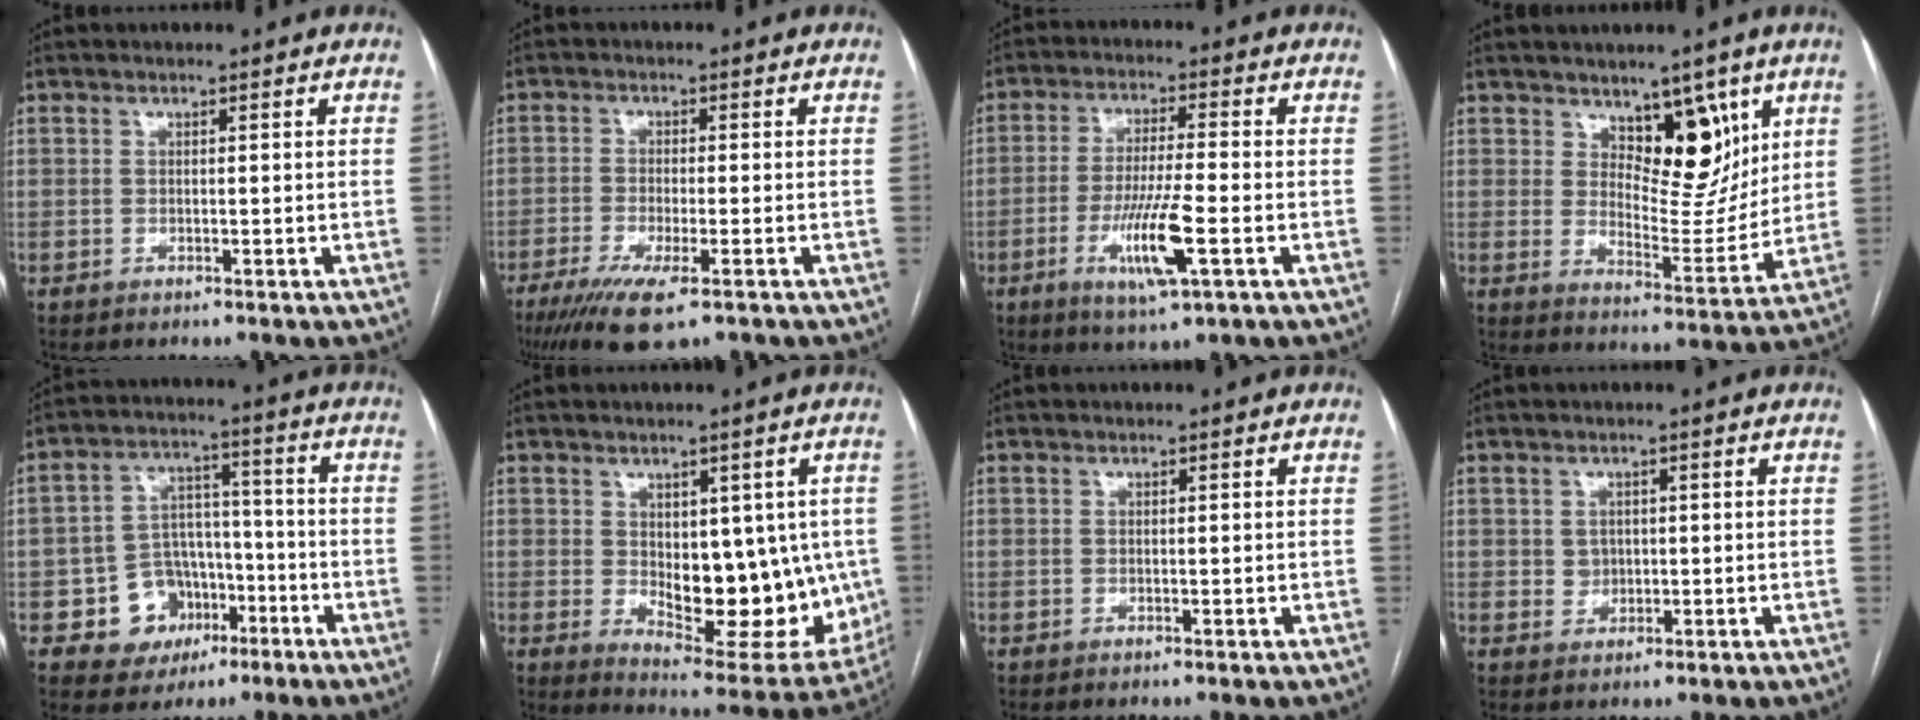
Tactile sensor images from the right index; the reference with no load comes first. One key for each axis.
{"total": 8.8, "fx": -5.5, "fy": 1.5, "fz": 6.7, "tx": -0.120, "ty": -0.023, "tz": -0.090}
{"total": 10.0, "fx": -3.4, "fy": 0.5, "fz": 9.4, "tx": -0.179, "ty": -0.018, "tz": -0.060}
{"total": 9.8, "fx": 5.5, "fy": 4.7, "fz": 6.7, "tx": -0.086, "ty": -0.008, "tz": 0.096}
{"total": 9.3, "fx": -3.9, "fy": 8.0, "fz": 2.8, "tx": -0.037, "ty": 0.028, "tz": -0.052}
{"total": 16.5, "fx": -0.4, "fy": 7.8, "fz": 14.5, "tx": -0.189, "ty": -0.009, "tz": 0.021}
{"total": 0.0}
{"total": 2.0, "fx": 0.4, "fy": 1.8, "fz": 0.8, "tx": -0.012, "ty": -0.002, "tz": 0.010}